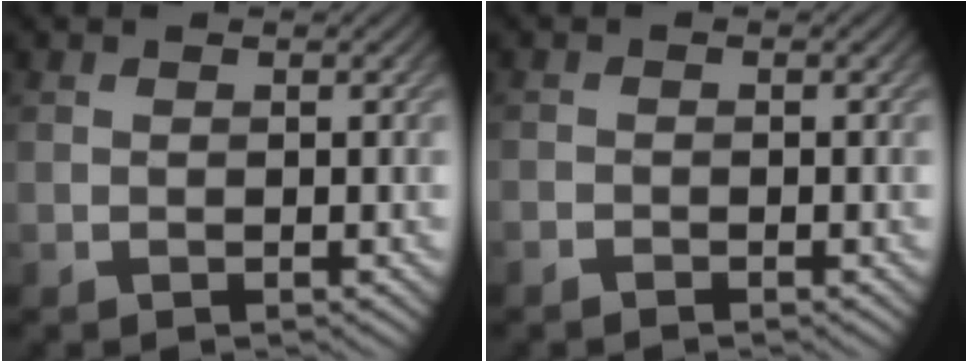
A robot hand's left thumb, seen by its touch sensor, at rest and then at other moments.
{"total": 0.9, "force": [-0.9, -0.1, 0.2], "torque": [-0.004, 0.000, -0.019]}